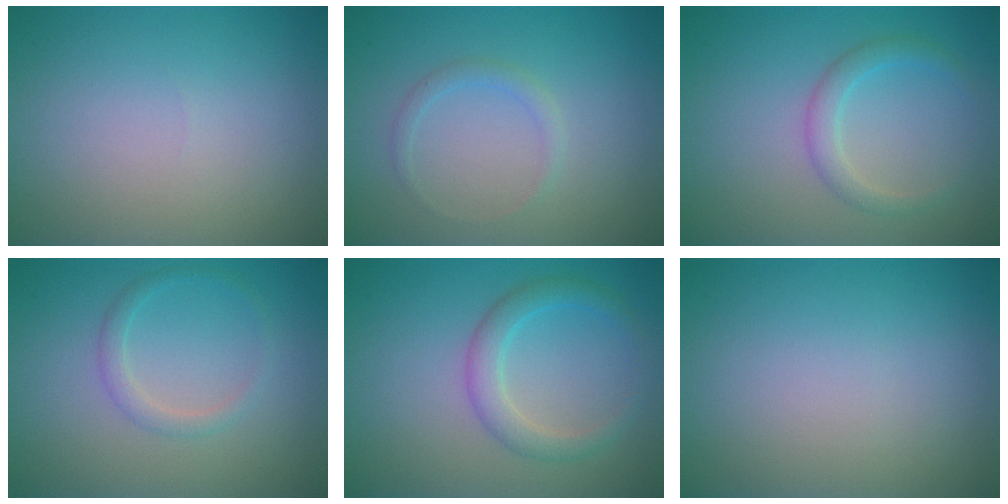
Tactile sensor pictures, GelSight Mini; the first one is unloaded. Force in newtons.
{"total": 1.1, "press": 1.1, "slide": 0.1}
{"total": 2.0, "press": 2.0, "slide": 0.1}
{"total": 1.6, "press": 1.6, "slide": 0.1}
{"total": 2.7, "press": 2.7, "slide": 0.1}
{"total": 0.0}